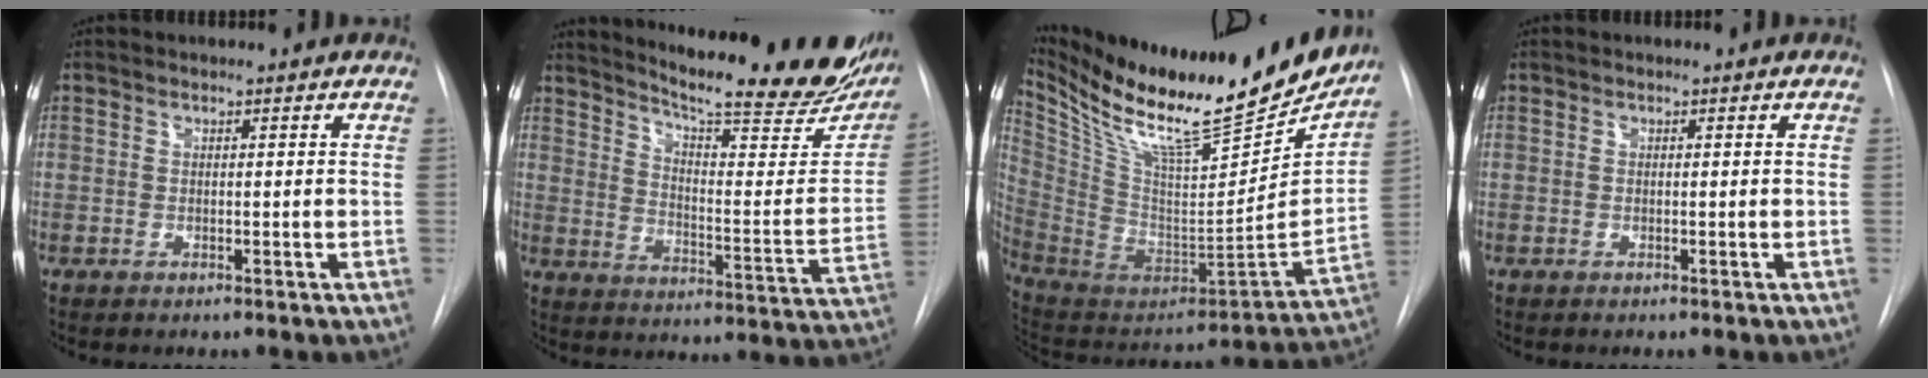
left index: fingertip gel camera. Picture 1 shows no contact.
{"total": 26.7, "force": [22.3, 3.6, 14.2], "torque": [-0.205, -0.085, 0.280]}
{"total": 29.7, "force": [24.4, 5.2, 16.1], "torque": [-0.281, -0.065, 0.379]}
{"total": 0.0}